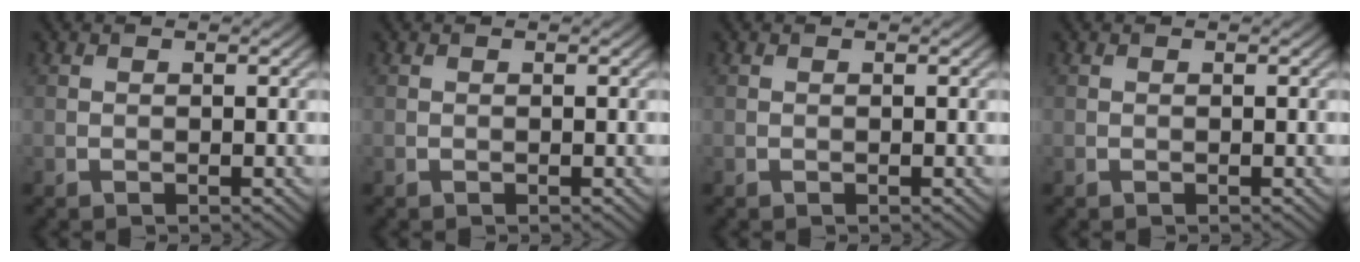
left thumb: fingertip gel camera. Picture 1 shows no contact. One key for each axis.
{"total": 0.0}
{"total": 0.0}
{"total": 0.0}